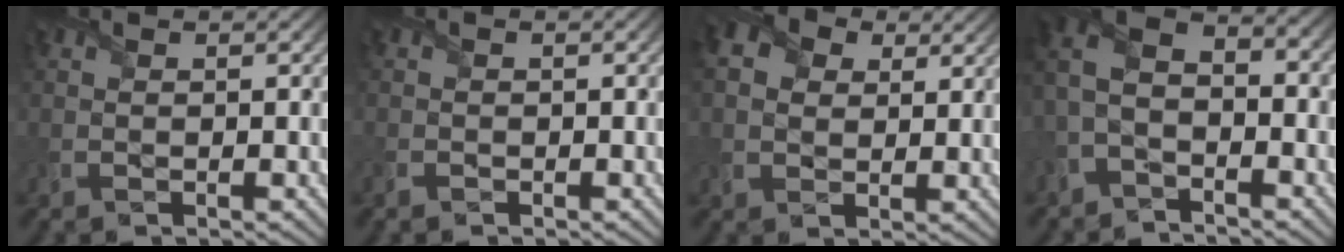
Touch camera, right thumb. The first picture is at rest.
{"total": 0.9, "force": [-0.8, 0.4, 0.2], "torque": [-0.007, -0.002, -0.019]}
{"total": 5.8, "force": [2.6, 4.2, 3.2], "torque": [-0.093, 0.005, 0.040]}
{"total": 6.7, "force": [-2.1, 3.9, 5.0], "torque": [-0.116, 0.004, -0.056]}